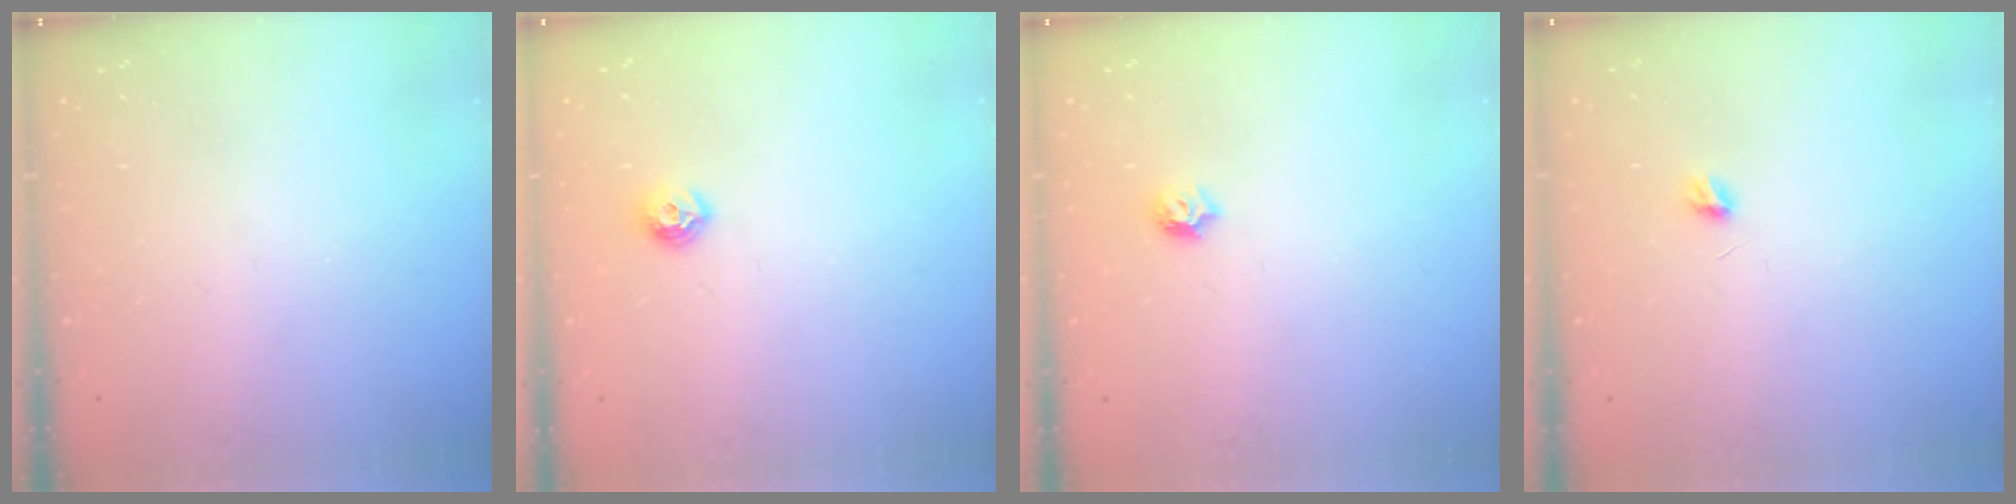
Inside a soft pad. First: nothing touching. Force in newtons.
{"total": 7.5, "press": 7.4, "slide": 0.7}
{"total": 4.7, "press": 4.7, "slide": 0.7}
{"total": 3.7, "press": 3.7, "slide": 0.3}